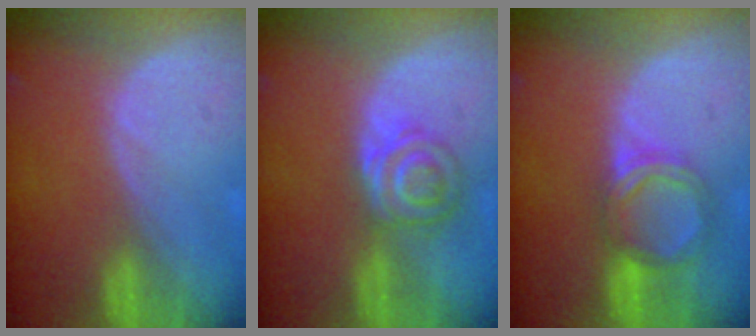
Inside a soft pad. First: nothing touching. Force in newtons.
{"total": 5.7, "press": 5.4, "slide": 2.0}
{"total": 5.4, "press": 5.1, "slide": 1.6}